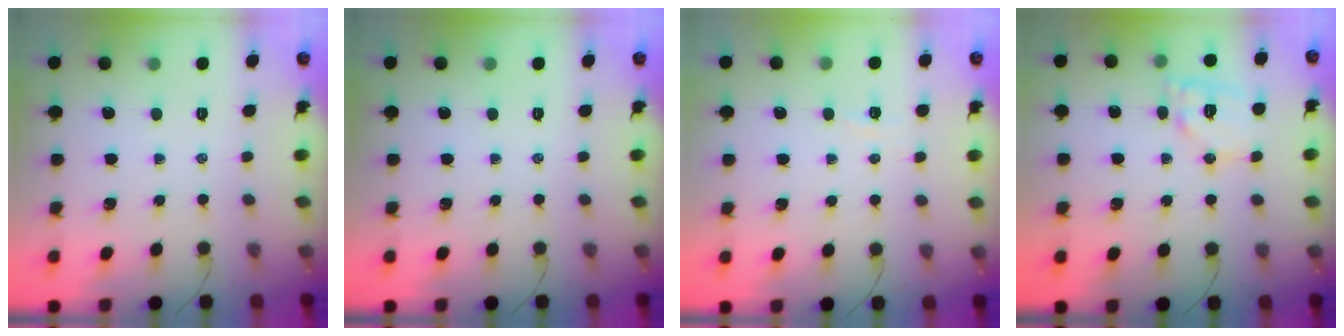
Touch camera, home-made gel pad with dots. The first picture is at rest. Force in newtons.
{"total": 0.0}
{"total": 2.4, "press": 2.3, "slide": 0.6}
{"total": 11.6, "press": 11.5, "slide": 1.2}